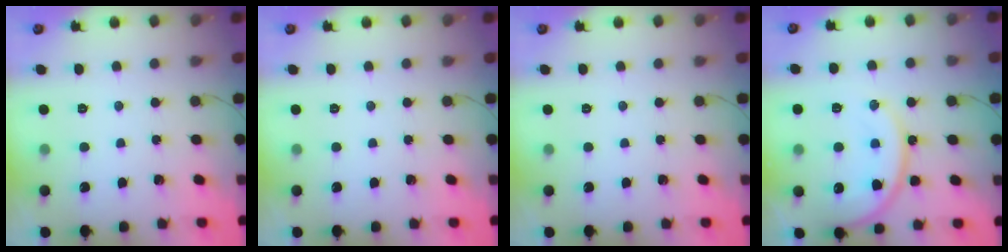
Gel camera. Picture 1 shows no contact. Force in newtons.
{"total": 0.0}
{"total": 0.0}
{"total": 15.9, "press": 15.9, "slide": 1.4}